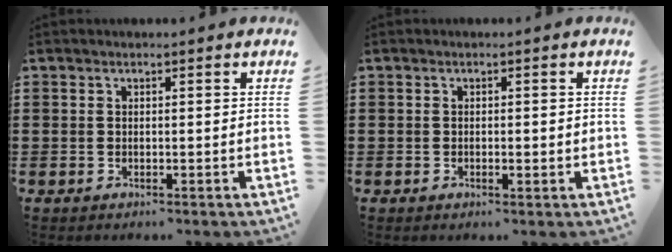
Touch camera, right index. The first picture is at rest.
{"total": 0.9, "force": [-0.2, 0.4, 0.7], "torque": [-0.015, -0.001, -0.003]}